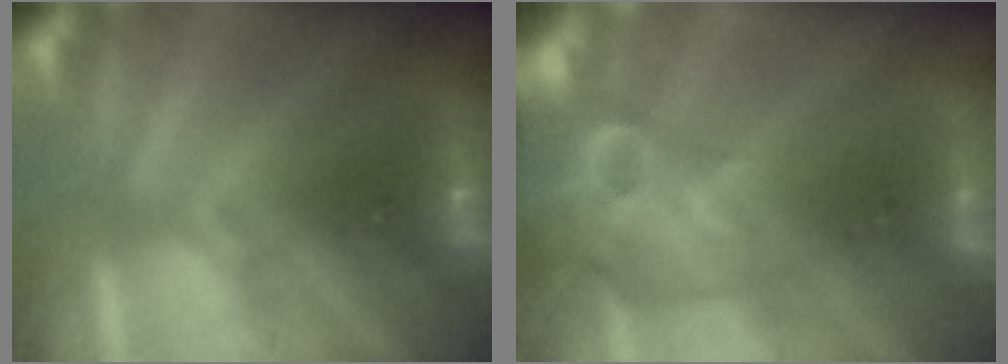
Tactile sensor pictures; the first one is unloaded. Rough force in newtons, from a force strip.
{"total": 11.5}